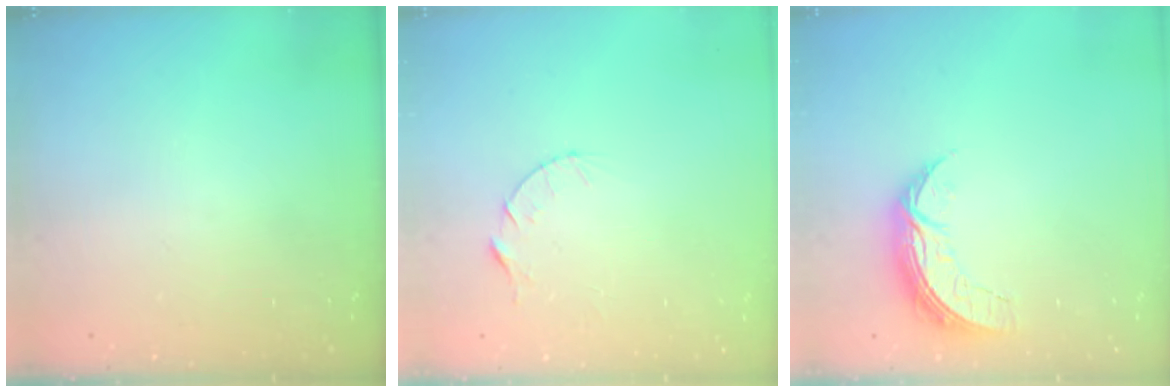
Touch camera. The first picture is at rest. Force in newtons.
{"total": 4.3, "press": 4.2, "slide": 0.4}
{"total": 8.8, "press": 8.8, "slide": 0.6}